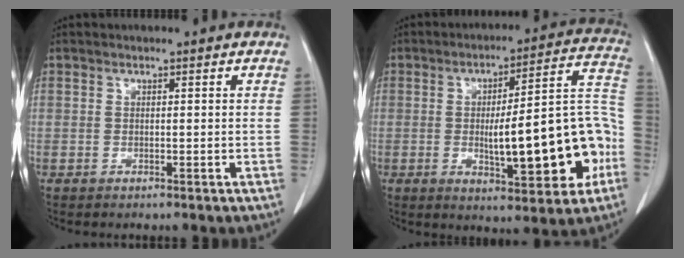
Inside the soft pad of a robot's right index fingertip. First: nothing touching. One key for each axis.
{"total": 18.7, "fx": -4.1, "fy": 3.8, "fz": 17.8, "tx": -0.220, "ty": 0.032, "tz": -0.047}